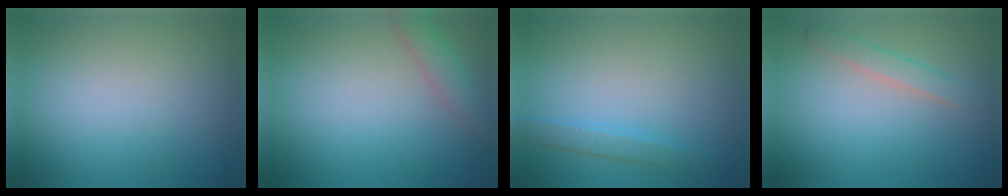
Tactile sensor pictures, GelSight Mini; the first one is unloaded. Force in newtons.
{"total": 2.3, "press": 2.3, "slide": 0.1}
{"total": 1.5, "press": 1.5, "slide": 0.0}
{"total": 1.7, "press": 1.7, "slide": 0.1}